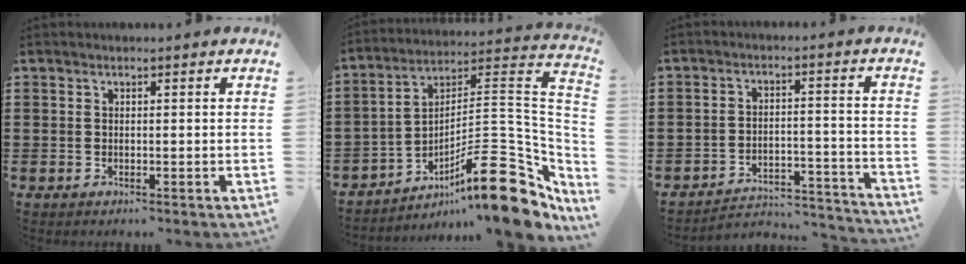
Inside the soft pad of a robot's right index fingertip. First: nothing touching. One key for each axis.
{"total": 17.7, "fx": -9.6, "fy": 4.9, "fz": 14.0, "tx": -0.201, "ty": 0.027, "tz": -0.159}
{"total": 3.8, "fx": -3.5, "fy": 1.0, "fz": 1.0, "tx": -0.023, "ty": 0.002, "tz": -0.075}